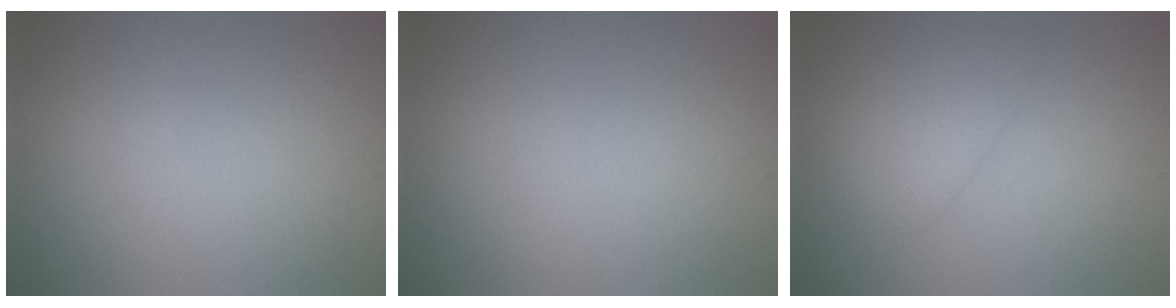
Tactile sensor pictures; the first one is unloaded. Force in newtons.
{"total": 0.0}
{"total": 3.0, "press": 3.0, "slide": 0.2}